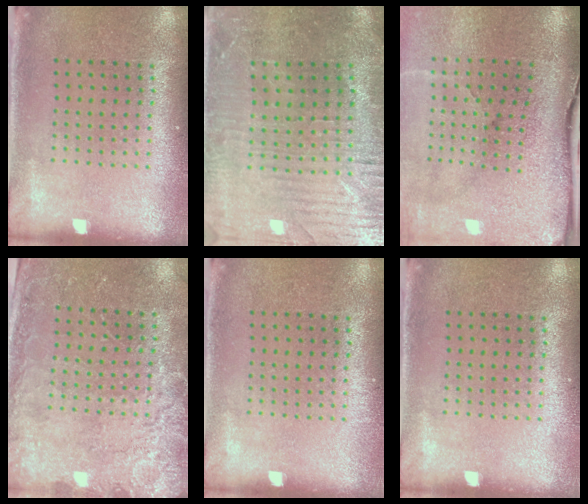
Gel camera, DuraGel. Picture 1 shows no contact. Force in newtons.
{"total": 2.2, "press": 2.2, "slide": 0.5}
{"total": 5.1, "press": 4.0, "slide": 3.2}
{"total": 2.6, "press": 2.5, "slide": 0.5}
{"total": 0.0}
{"total": 0.0}